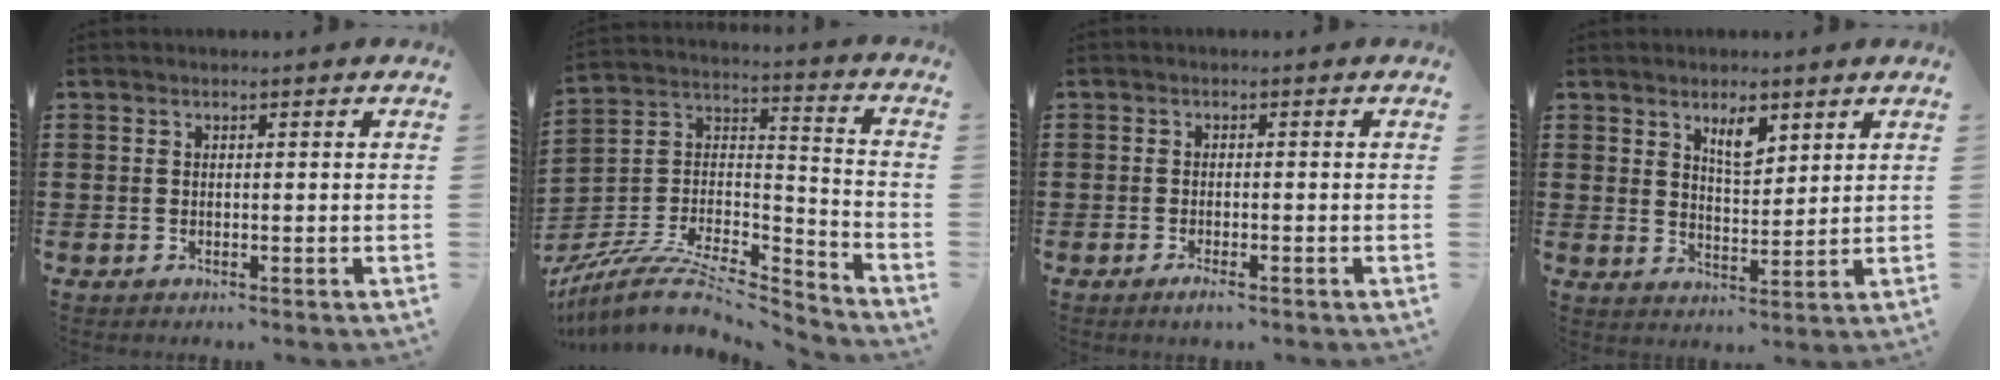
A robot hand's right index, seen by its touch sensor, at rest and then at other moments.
{"total": 10.3, "force": [-8.2, 3.2, 5.3], "torque": [-0.113, 0.008, -0.166]}
{"total": 1.4, "force": [-0.9, 0.0, 1.1], "torque": [-0.026, -0.009, -0.017]}
{"total": 4.6, "force": [2.9, 1.8, 3.0], "torque": [-0.051, -0.001, 0.049]}